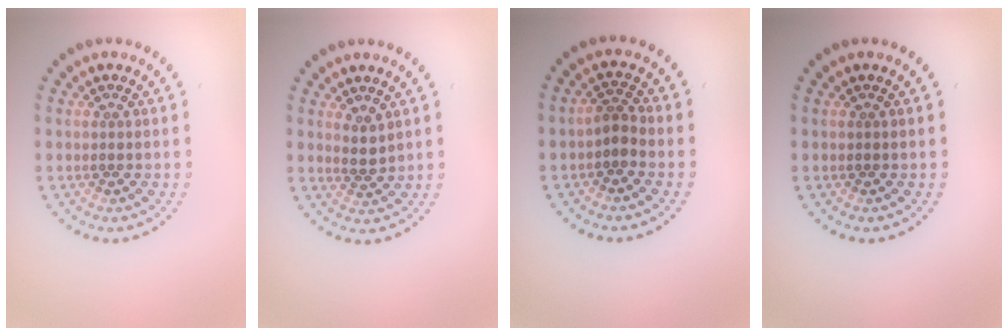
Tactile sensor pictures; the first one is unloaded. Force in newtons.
{"total": 1.6, "press": 1.3, "slide": 0.9}
{"total": 1.6, "press": 1.4, "slide": 0.9}
{"total": 0.0}